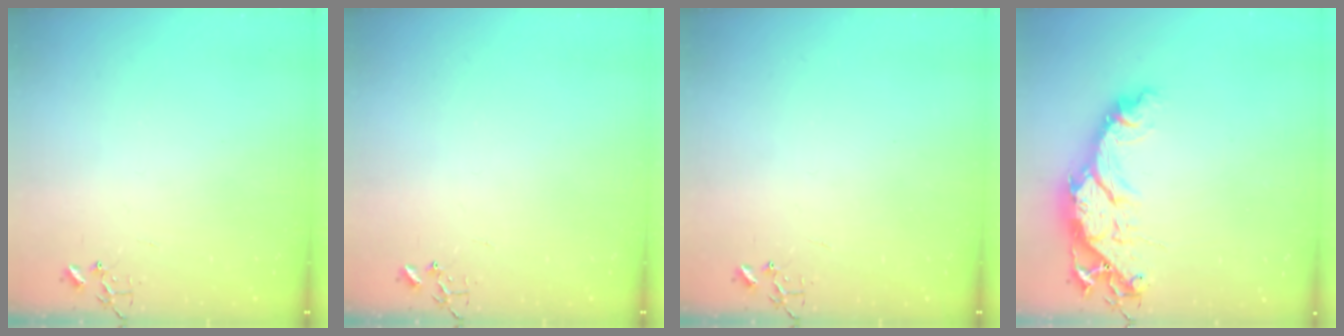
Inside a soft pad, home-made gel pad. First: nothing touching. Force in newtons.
{"total": 0.0}
{"total": 0.0}
{"total": 14.8, "press": 14.7, "slide": 1.3}